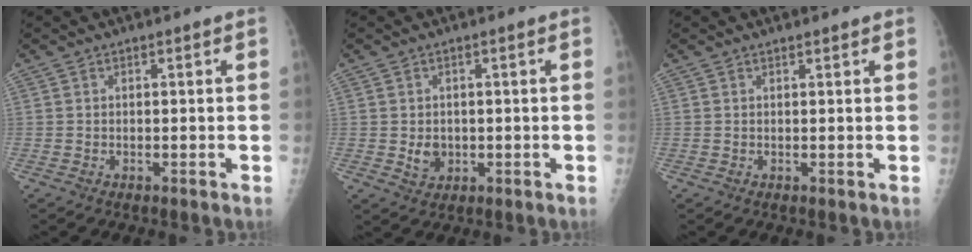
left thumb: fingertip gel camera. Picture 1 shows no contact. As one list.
[{"total": 3.3, "force": [-0.3, 2.8, 1.9], "torque": [-0.019, 0.000, 0.004]}, {"total": 0.9, "force": [0.9, 0.2, 0.4], "torque": [-0.002, 0.001, 0.012]}]